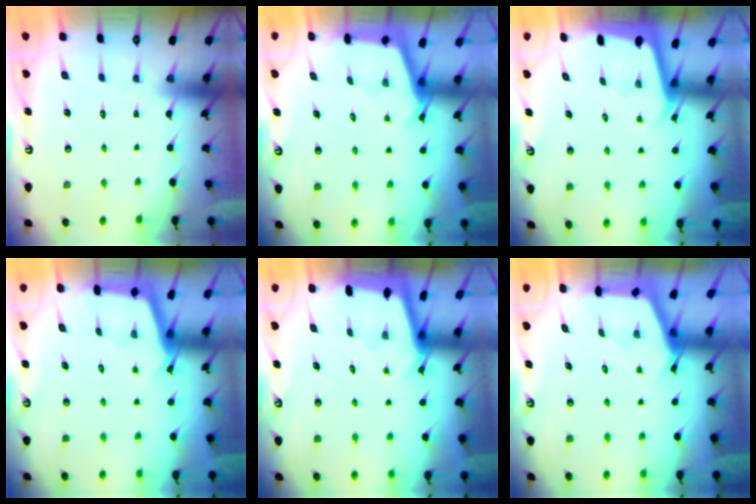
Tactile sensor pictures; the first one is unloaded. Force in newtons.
{"total": 2.6, "press": 2.6, "slide": 0.5}
{"total": 2.1, "press": 2.1, "slide": 0.1}
{"total": 2.8, "press": 2.8, "slide": 0.3}
{"total": 1.9, "press": 1.9, "slide": 0.1}
{"total": 2.6, "press": 2.6, "slide": 0.4}